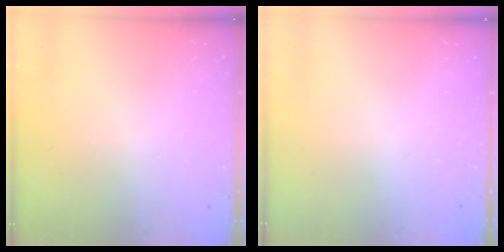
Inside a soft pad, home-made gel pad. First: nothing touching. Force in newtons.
{"total": 0.0}